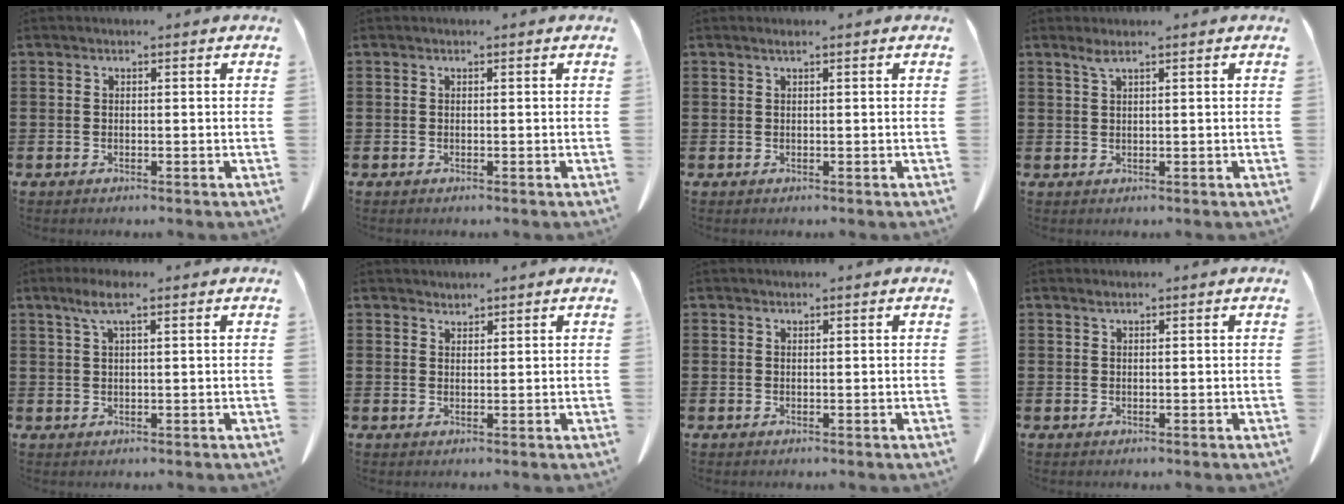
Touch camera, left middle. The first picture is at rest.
{"total": 0.0}
{"total": 0.6, "force": [0.3, -0.1, 0.5], "torque": [-0.008, -0.001, 0.007]}
{"total": 1.5, "force": [1.0, 0.0, 1.1], "torque": [-0.024, 0.000, 0.019]}
{"total": 3.4, "force": [1.8, 0.5, 2.8], "torque": [-0.060, 0.005, 0.030]}
{"total": 1.3, "force": [1.3, 0.1, -0.1], "torque": [0.000, -0.001, 0.025]}
{"total": 0.0}
{"total": 0.5, "force": [0.4, 0.0, 0.4], "torque": [-0.008, 0.000, 0.008]}